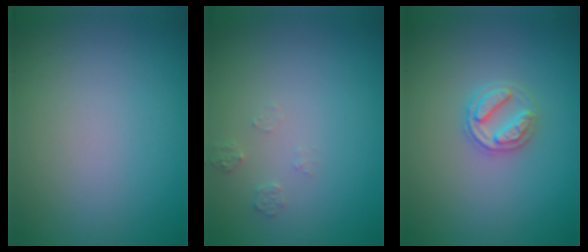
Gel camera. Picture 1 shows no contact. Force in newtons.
{"total": 1.1, "press": 1.1, "slide": 0.1}
{"total": 2.6, "press": 2.5, "slide": 0.5}